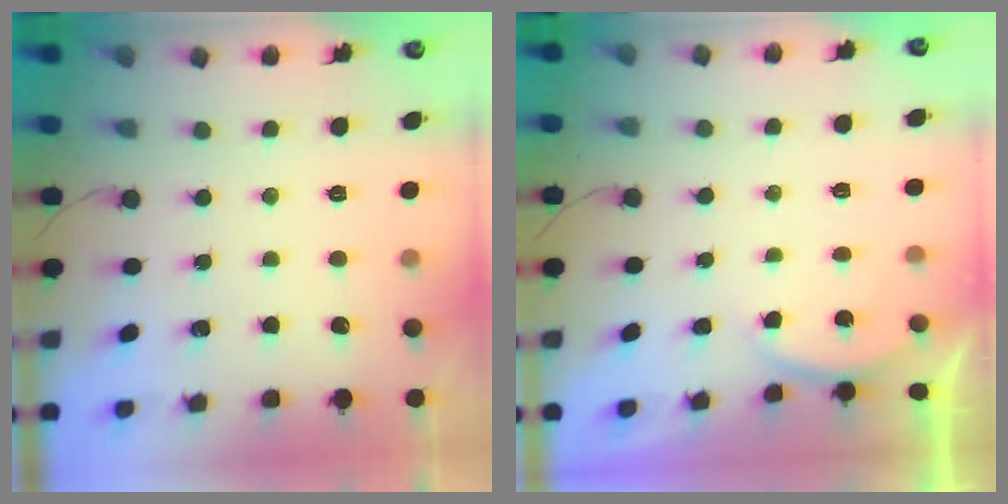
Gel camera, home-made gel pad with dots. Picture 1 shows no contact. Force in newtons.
{"total": 2.8, "press": 2.7, "slide": 0.6}